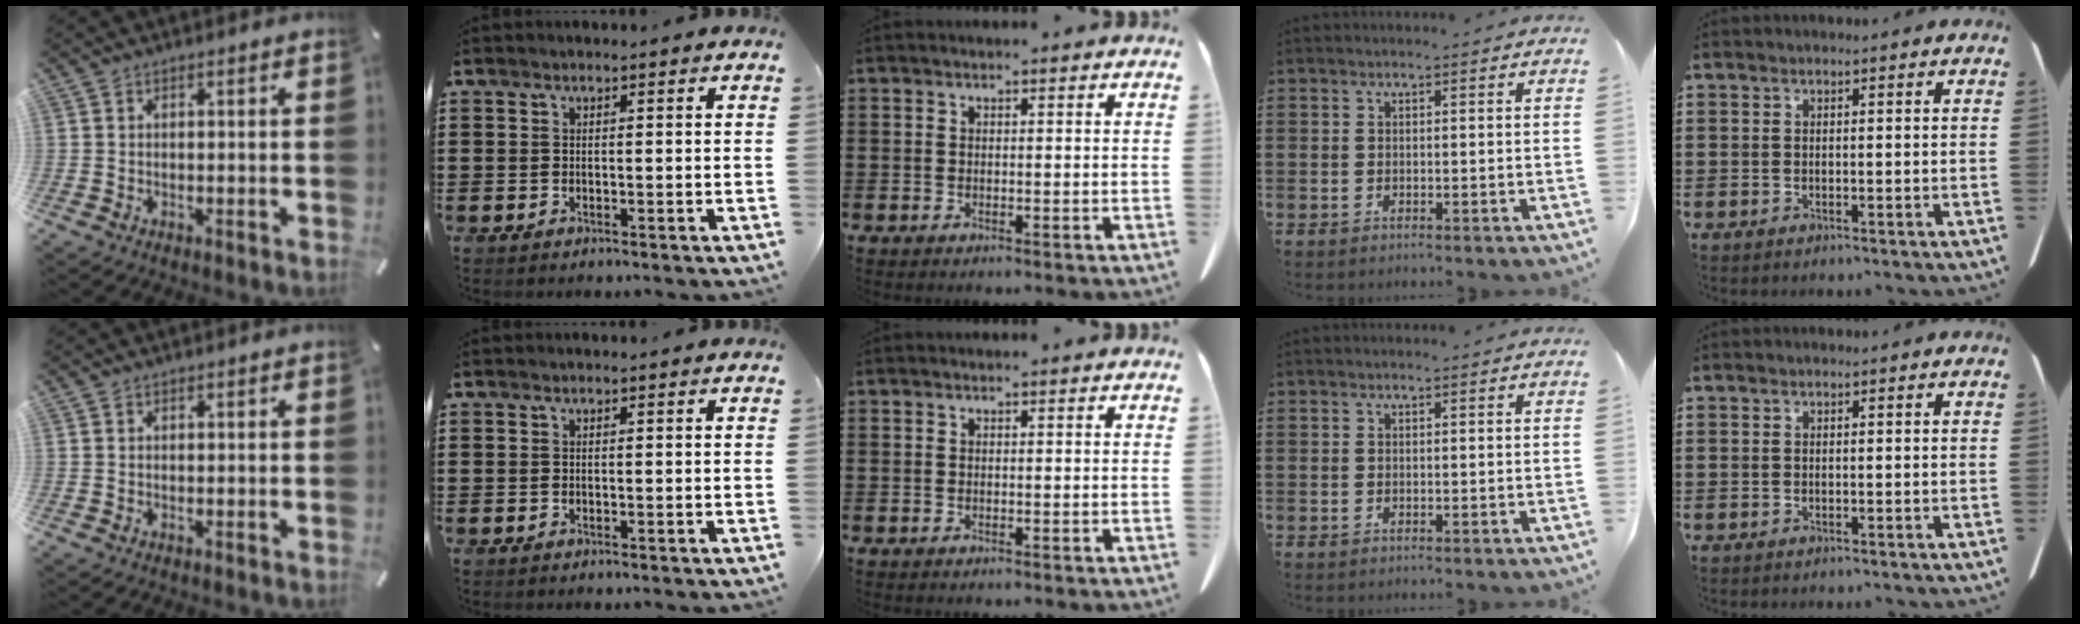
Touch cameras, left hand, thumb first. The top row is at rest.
{}